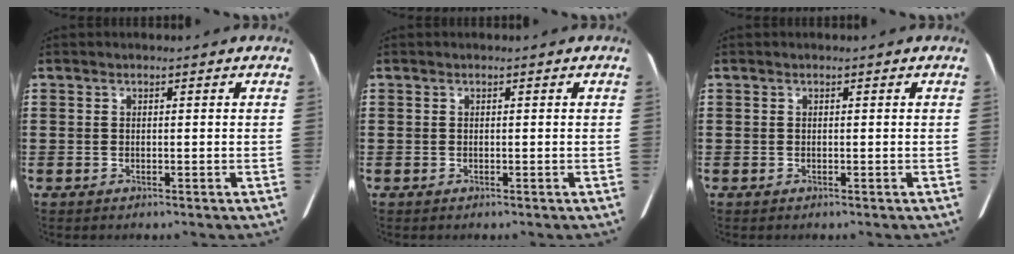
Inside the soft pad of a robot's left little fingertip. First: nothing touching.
{"total": 0.0}
{"total": 0.0}